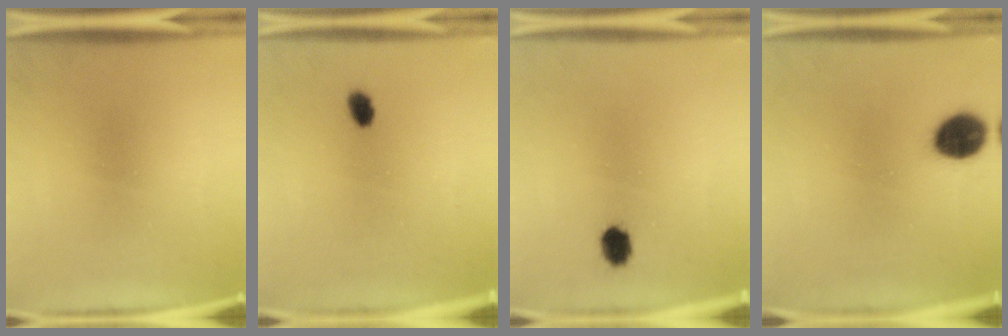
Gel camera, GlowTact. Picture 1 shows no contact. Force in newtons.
{"total": 2.3}
{"total": 3.6}
{"total": 9.8}